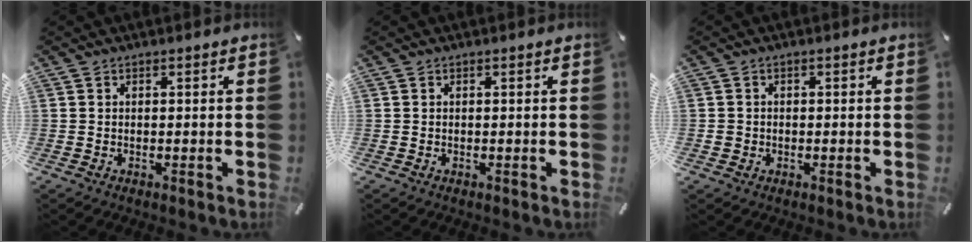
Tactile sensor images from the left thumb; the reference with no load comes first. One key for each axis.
{"total": 0.0}
{"total": 1.8, "fx": -0.3, "fy": 1.7, "fz": 0.4, "tx": -0.007, "ty": 0.006, "tz": -0.008}